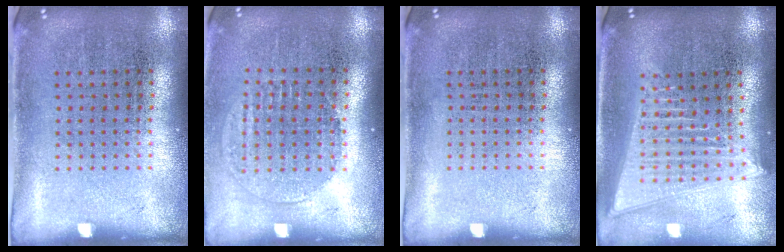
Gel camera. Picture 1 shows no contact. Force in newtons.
{"total": 1.3, "press": 1.1, "slide": 0.5}
{"total": 0.0}
{"total": 2.0, "press": 1.8, "slide": 0.9}